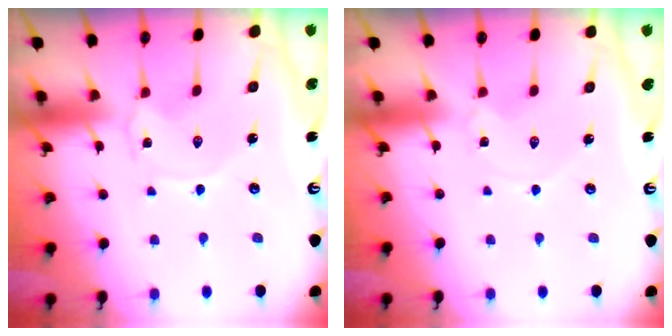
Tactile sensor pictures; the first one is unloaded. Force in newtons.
{"total": 0.0}